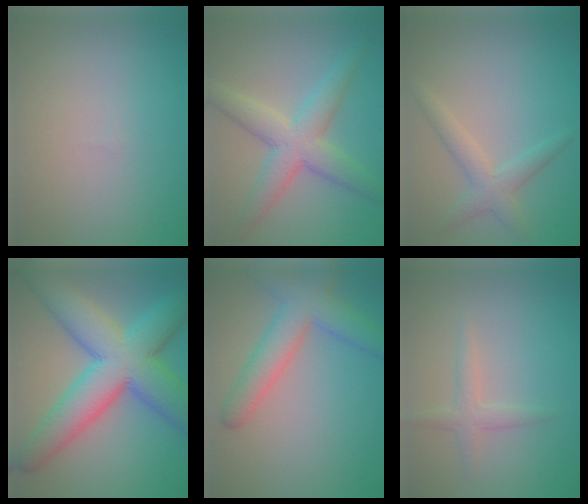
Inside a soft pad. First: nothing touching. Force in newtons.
{"total": 5.4, "press": 5.4, "slide": 0.3}
{"total": 2.5, "press": 2.5, "slide": 0.0}
{"total": 11.3, "press": 11.3, "slide": 0.2}
{"total": 5.4, "press": 5.4, "slide": 0.2}
{"total": 1.7, "press": 1.7, "slide": 0.1}